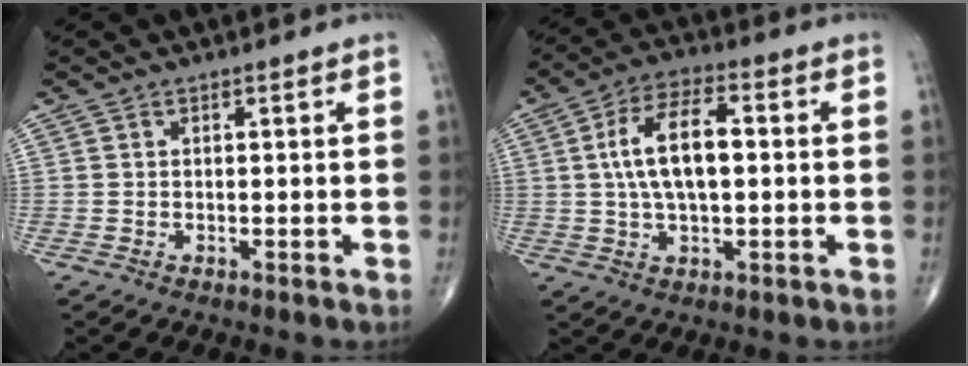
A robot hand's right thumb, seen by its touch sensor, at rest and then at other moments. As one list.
[{"total": 11.5, "force": [0.9, 5.3, 10.2], "torque": [-0.188, 0.017, 0.012]}]